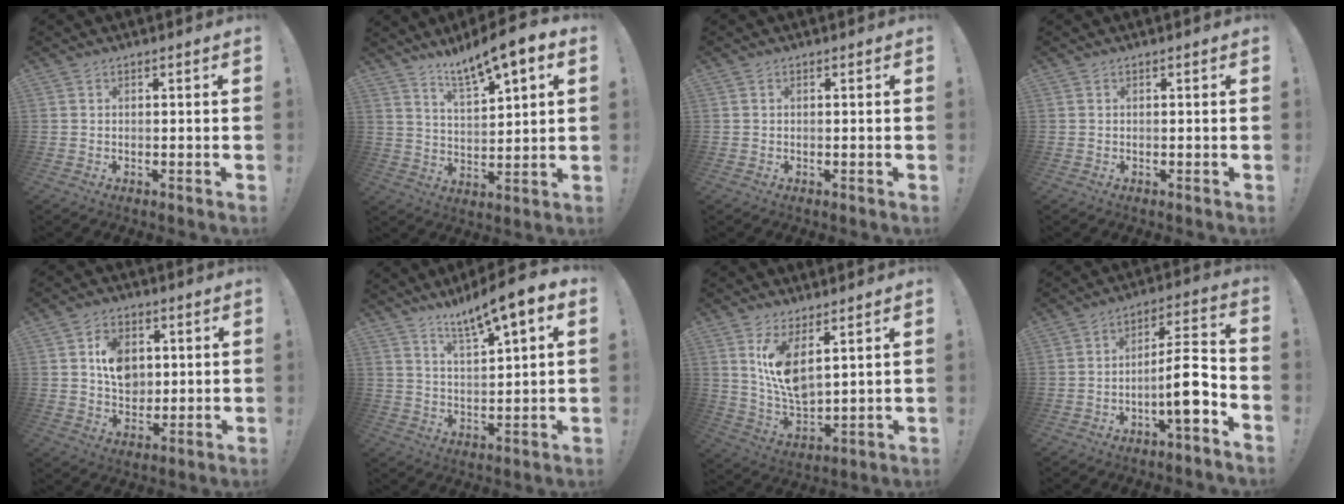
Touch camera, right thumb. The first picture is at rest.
{"total": 10.5, "force": [8.0, 1.8, 6.5], "torque": [-0.109, -0.055, 0.133]}
{"total": 0.0}
{"total": 0.0}
{"total": 9.8, "force": [2.4, 7.9, 5.1], "torque": [-0.072, -0.002, 0.050]}
{"total": 10.1, "force": [7.4, 1.0, 6.8], "torque": [-0.117, -0.051, 0.122]}
{"total": 11.2, "force": [6.1, 4.4, 8.2], "torque": [-0.159, -0.043, 0.112]}
{"total": 11.8, "force": [-4.7, 3.0, 10.4], "torque": [-0.162, 0.027, -0.078]}